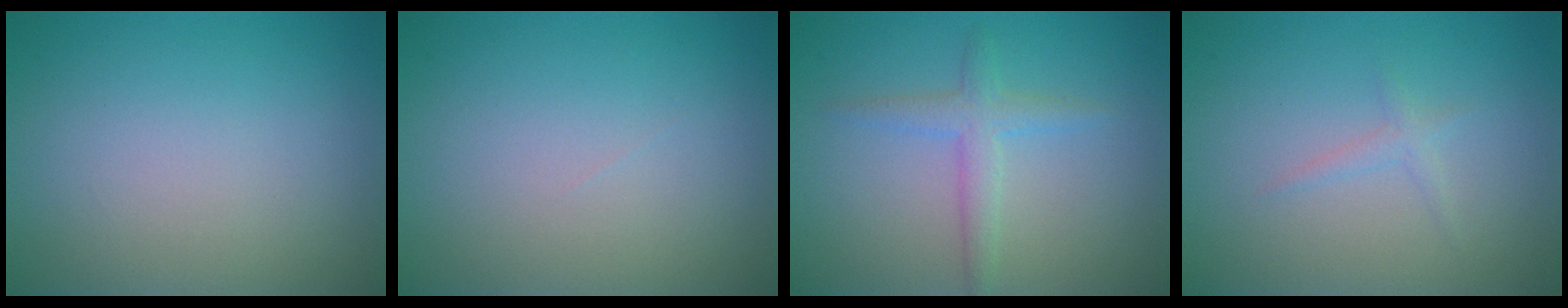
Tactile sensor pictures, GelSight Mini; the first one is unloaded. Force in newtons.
{"total": 0.0}
{"total": 2.3, "press": 2.3, "slide": 0.2}
{"total": 0.9, "press": 0.9, "slide": 0.0}